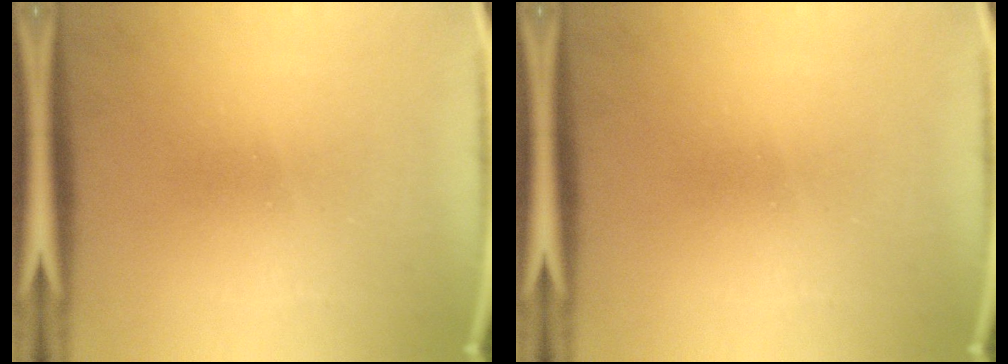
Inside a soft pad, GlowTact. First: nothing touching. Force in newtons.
{"total": 0.0}